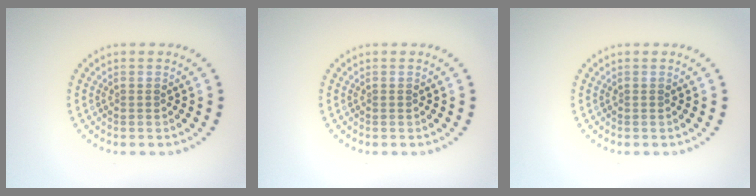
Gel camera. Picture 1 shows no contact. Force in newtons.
{"total": 0.0}
{"total": 0.0}